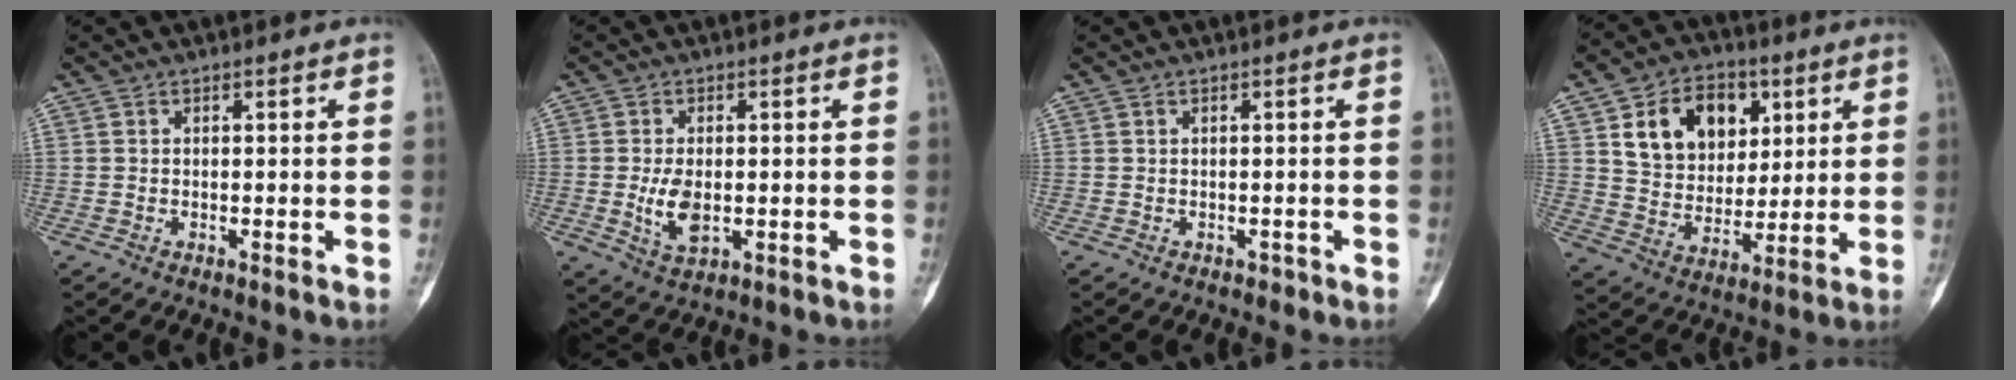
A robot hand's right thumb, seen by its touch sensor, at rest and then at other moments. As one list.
[{"total": 5.6, "force": [-0.5, 3.2, 4.6], "torque": [-0.086, -0.010, -0.003]}, {"total": 0.6, "force": [-0.4, 0.5, 0.2], "torque": [0.000, 0.002, -0.007]}, {"total": 15.6, "force": [5.8, 11.5, 8.8], "torque": [-0.099, -0.015, 0.103]}]